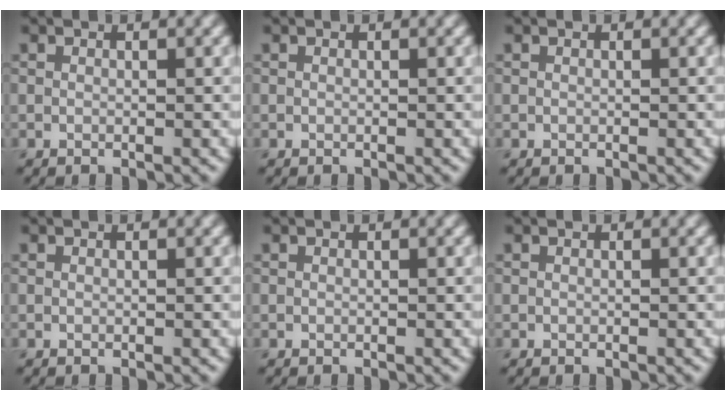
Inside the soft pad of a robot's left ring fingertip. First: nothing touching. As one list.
[{"total": 0.0}, {"total": 0.0}, {"total": 0.0}, {"total": 0.0}, {"total": 0.0}]